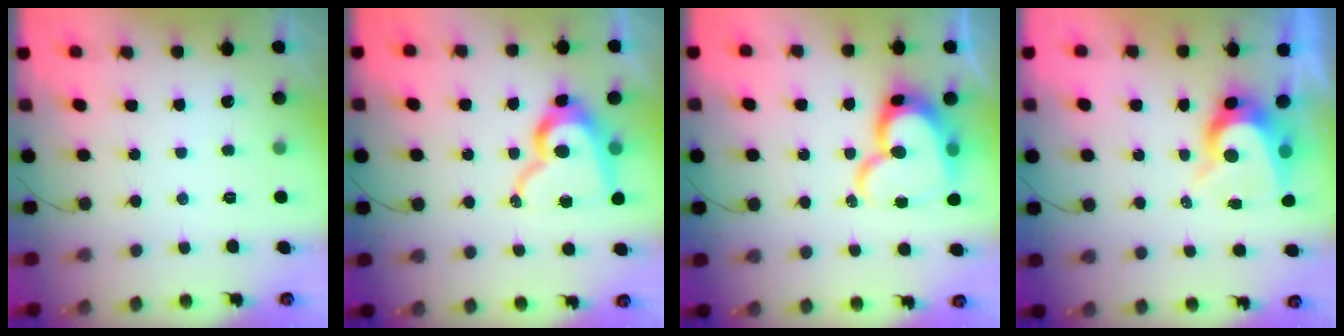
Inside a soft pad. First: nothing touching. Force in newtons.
{"total": 15.5, "press": 15.4, "slide": 1.6}
{"total": 17.1, "press": 17.0, "slide": 1.8}
{"total": 8.0, "press": 8.0, "slide": 0.7}